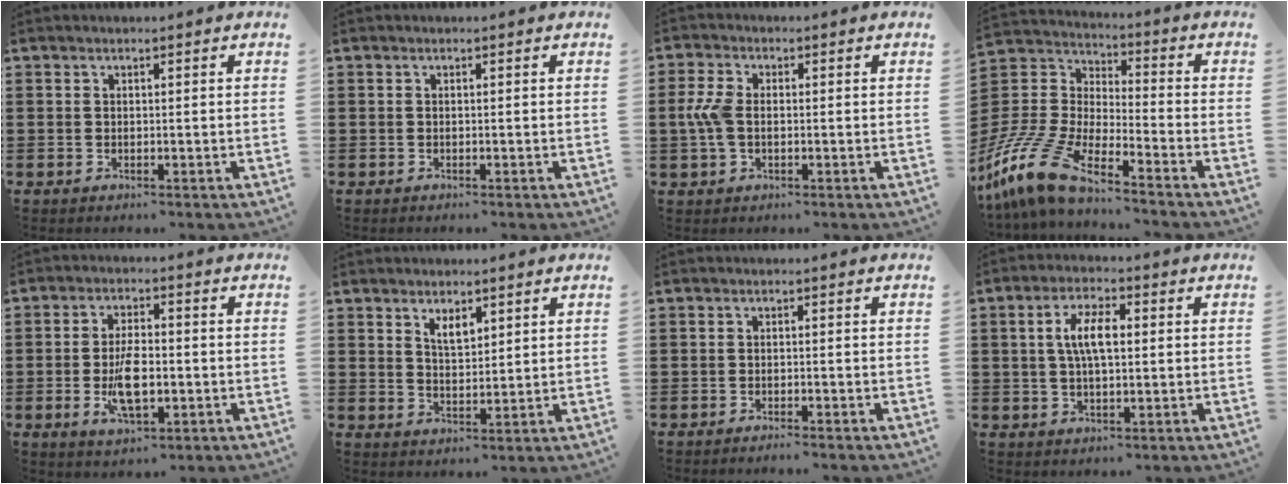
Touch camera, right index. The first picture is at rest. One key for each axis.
{"total": 0.0}
{"total": 4.8, "fx": -0.3, "fy": 2.7, "fz": 4.0, "tx": -0.114, "ty": -0.005, "tz": -0.016}
{"total": 11.7, "fx": -9.8, "fy": 2.4, "fz": 6.0, "tx": -0.175, "ty": 0.006, "tz": -0.212}
{"total": 7.0, "fx": -1.2, "fy": 3.1, "fz": 6.1, "tx": -0.133, "ty": -0.003, "tz": -0.026}
{"total": 3.3, "fx": 2.3, "fy": 1.5, "fz": 1.8, "tx": -0.040, "ty": 0.004, "tz": 0.043}
{"total": 0.9, "fx": -0.9, "fy": -0.2, "fz": 0.2, "tx": -0.005, "ty": -0.001, "tz": -0.017}
{"total": 5.8, "fx": 0.8, "fy": 2.2, "fz": 5.4, "tx": -0.113, "ty": 0.008, "tz": 0.008}